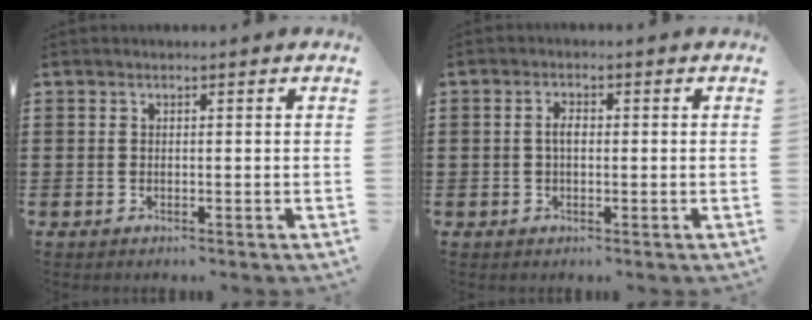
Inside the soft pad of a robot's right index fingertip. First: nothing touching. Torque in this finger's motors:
{"motor_torque": [0.35, -0.26, 0.24, 0.04]}